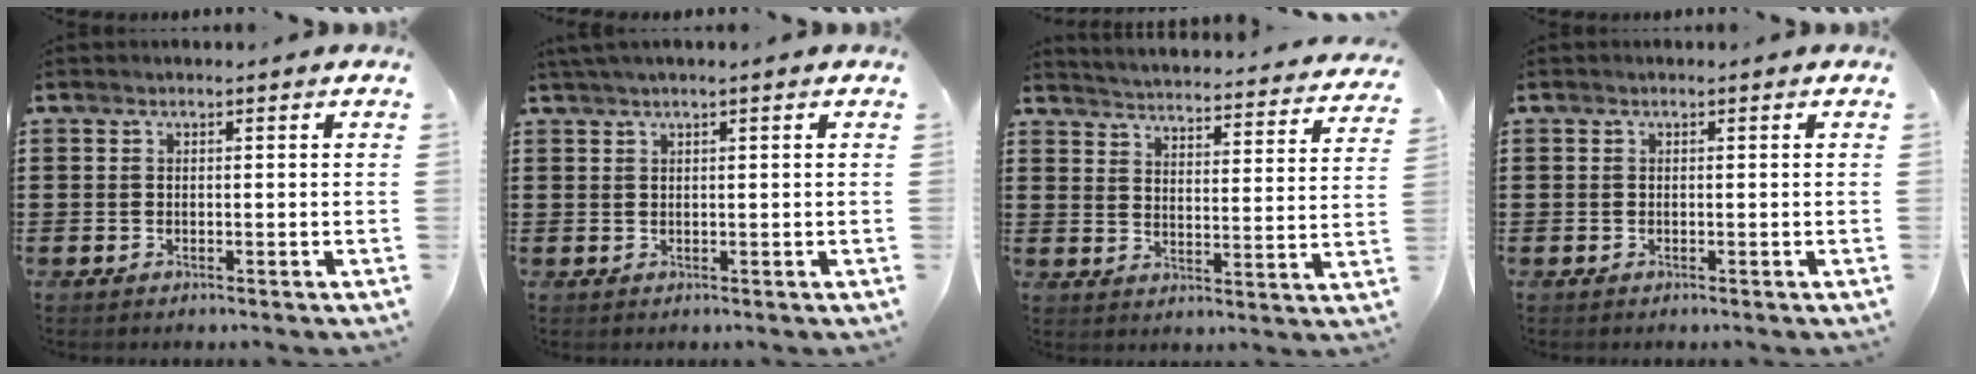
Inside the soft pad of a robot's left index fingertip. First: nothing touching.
{"total": 1.2, "force": [0.7, -0.1, 1.0], "torque": [-0.018, -0.002, 0.014]}
{"total": 3.6, "force": [3.5, -0.7, 0.1], "torque": [-0.024, -0.040, 0.052]}
{"total": 0.0}